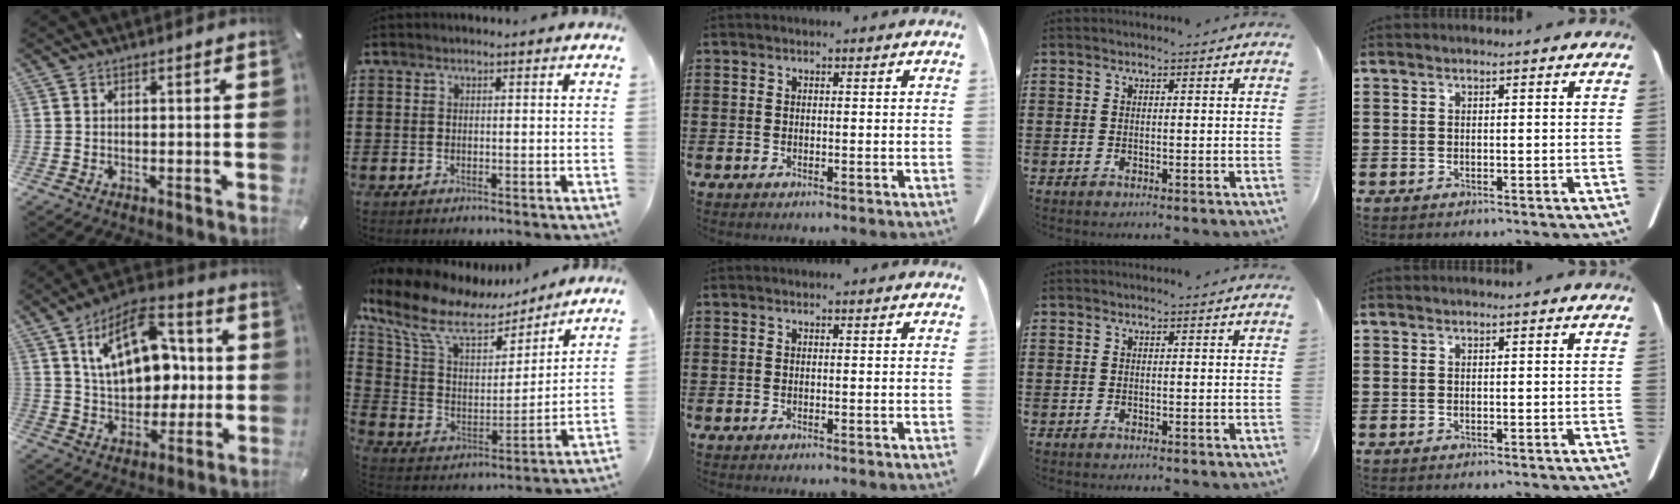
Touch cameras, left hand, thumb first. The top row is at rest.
{"thumb": {"total": 18.1, "force": [5.1, 12.2, 12.5], "torque": [-0.212, -0.013, 0.091]}, "index": {"total": 10.7, "force": [7.2, 4.5, 6.4], "torque": [-0.154, -0.030, 0.123]}}